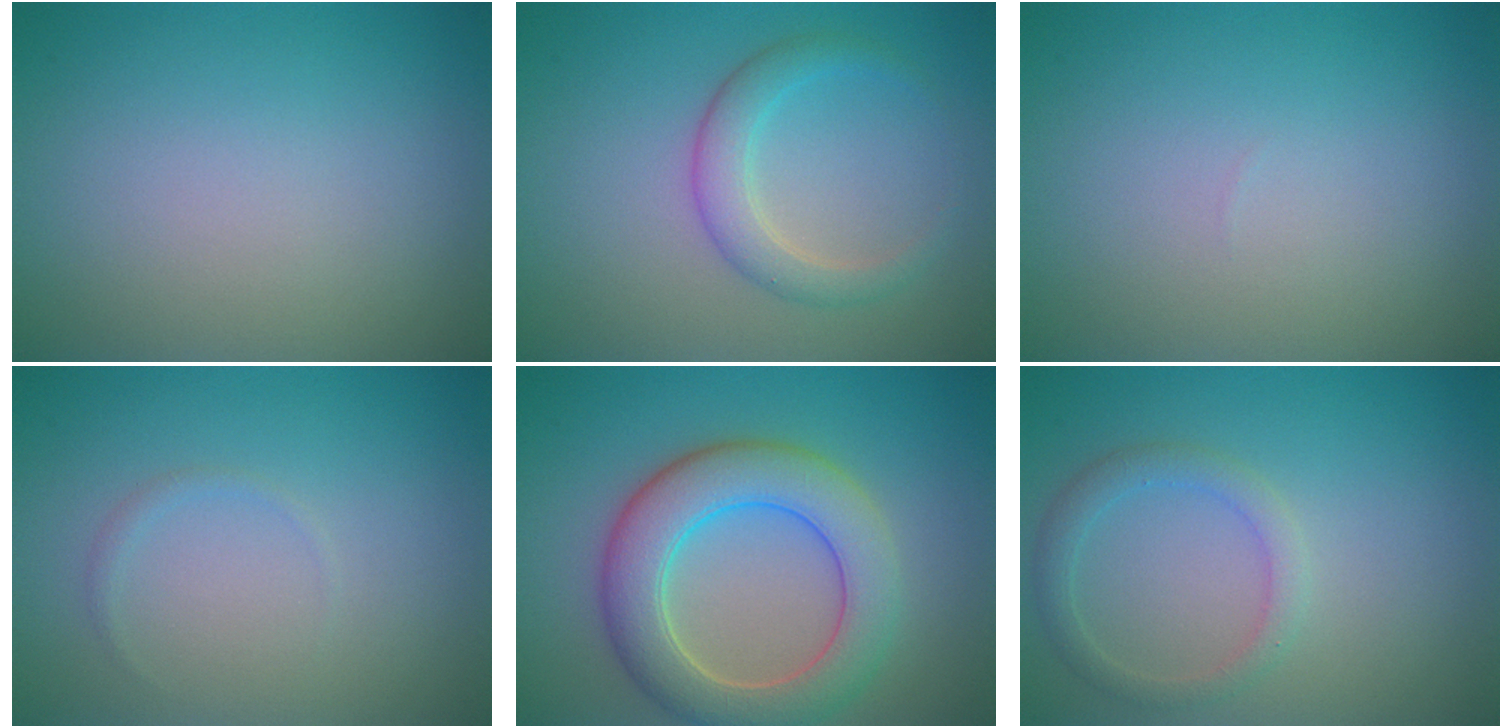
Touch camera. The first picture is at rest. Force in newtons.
{"total": 2.7, "press": 2.7, "slide": 0.1}
{"total": 0.0}
{"total": 0.6, "press": 0.6, "slide": 0.1}
{"total": 7.1, "press": 7.1, "slide": 0.8}
{"total": 2.1, "press": 2.1, "slide": 0.1}